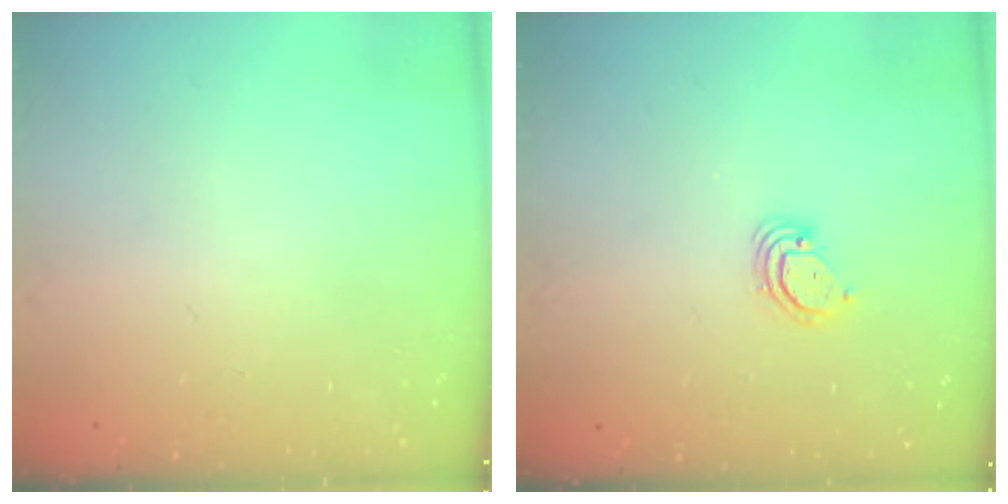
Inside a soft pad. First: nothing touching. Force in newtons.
{"total": 2.9, "press": 2.9, "slide": 0.2}